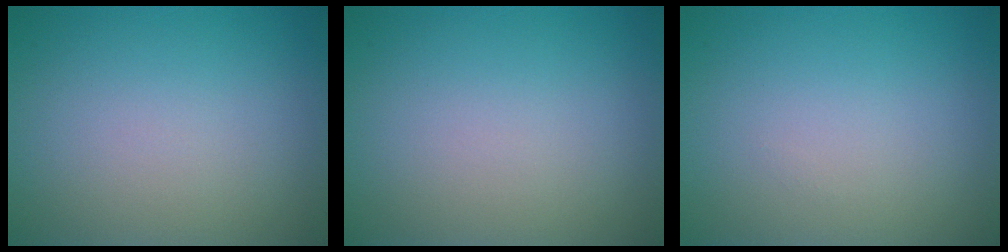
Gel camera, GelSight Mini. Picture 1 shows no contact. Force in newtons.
{"total": 0.0}
{"total": 0.0}